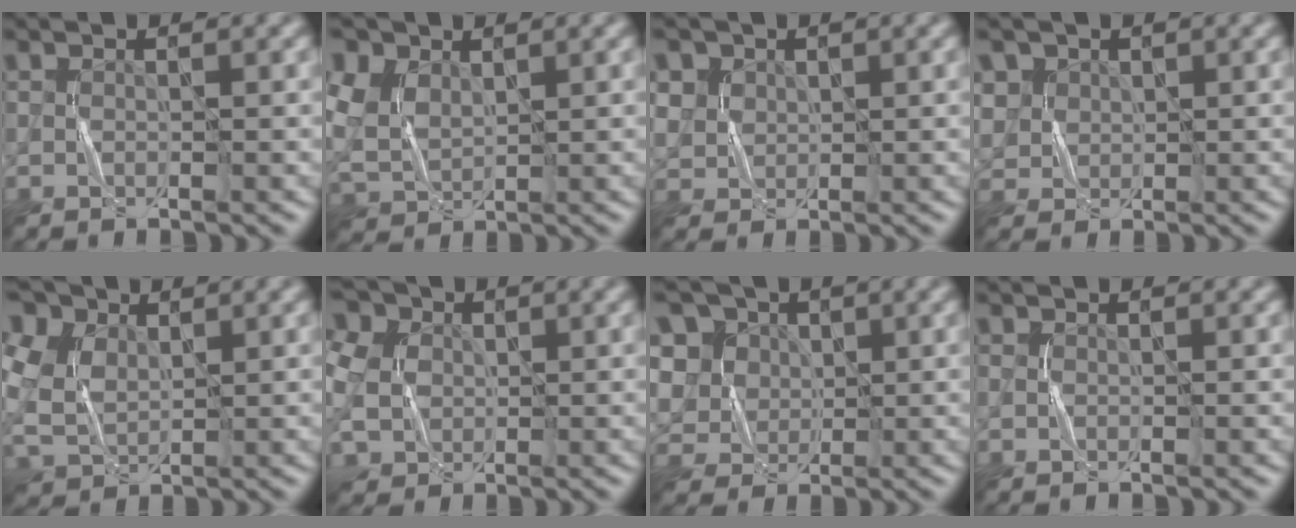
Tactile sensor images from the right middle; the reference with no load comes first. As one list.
[{"total": 6.2, "force": [2.3, 4.5, 3.5], "torque": [-0.104, 0.011, 0.048]}, {"total": 3.4, "force": [1.5, 2.9, 1.0], "torque": [-0.050, 0.003, 0.044]}, {"total": 2.9, "force": [1.1, 2.6, 0.7], "torque": [-0.036, 0.000, 0.041]}, {"total": 11.0, "force": [3.9, 8.1, 6.5], "torque": [-0.166, 0.035, 0.061]}, {"total": 9.9, "force": [1.5, 7.9, 5.7], "torque": [-0.139, 0.025, 0.009]}, {"total": 10.0, "force": [4.0, 8.0, 4.4], "torque": [-0.108, 0.028, 0.052]}, {"total": 0.0}]